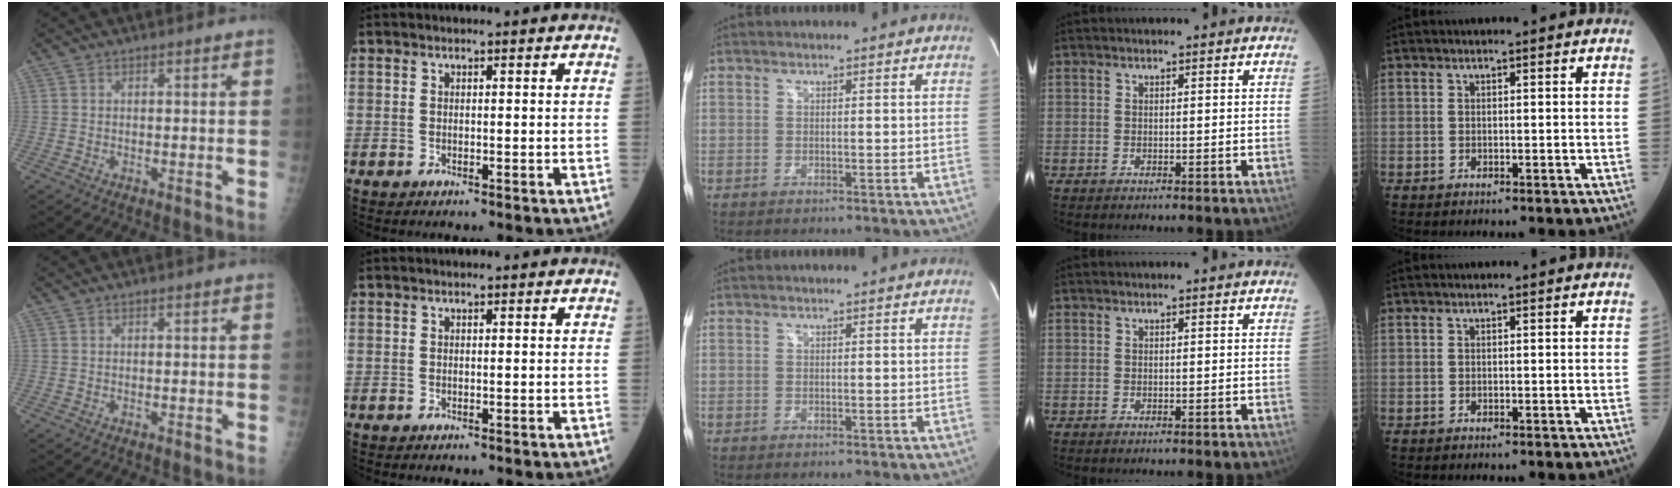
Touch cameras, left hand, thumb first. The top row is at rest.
{}